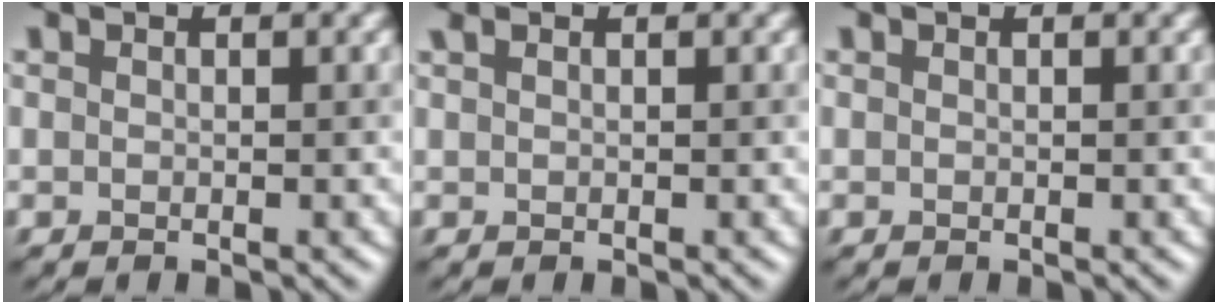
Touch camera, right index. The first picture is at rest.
{"total": 0.8, "force": [0.6, 0.2, 0.5], "torque": [-0.012, 0.003, 0.010]}
{"total": 0.0}